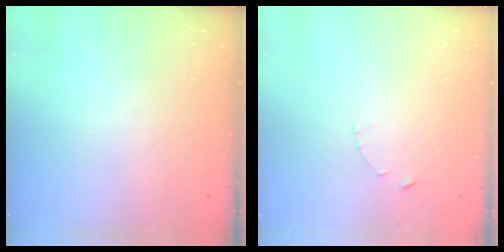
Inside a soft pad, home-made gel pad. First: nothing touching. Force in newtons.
{"total": 1.2, "press": 1.1, "slide": 0.2}